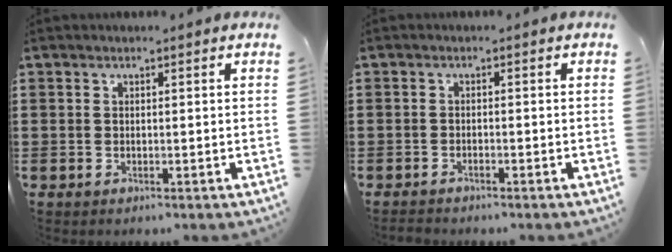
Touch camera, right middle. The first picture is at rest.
{"total": 1.0, "force": [-1.0, 0.1, 0.1], "torque": [-0.006, -0.001, -0.019]}